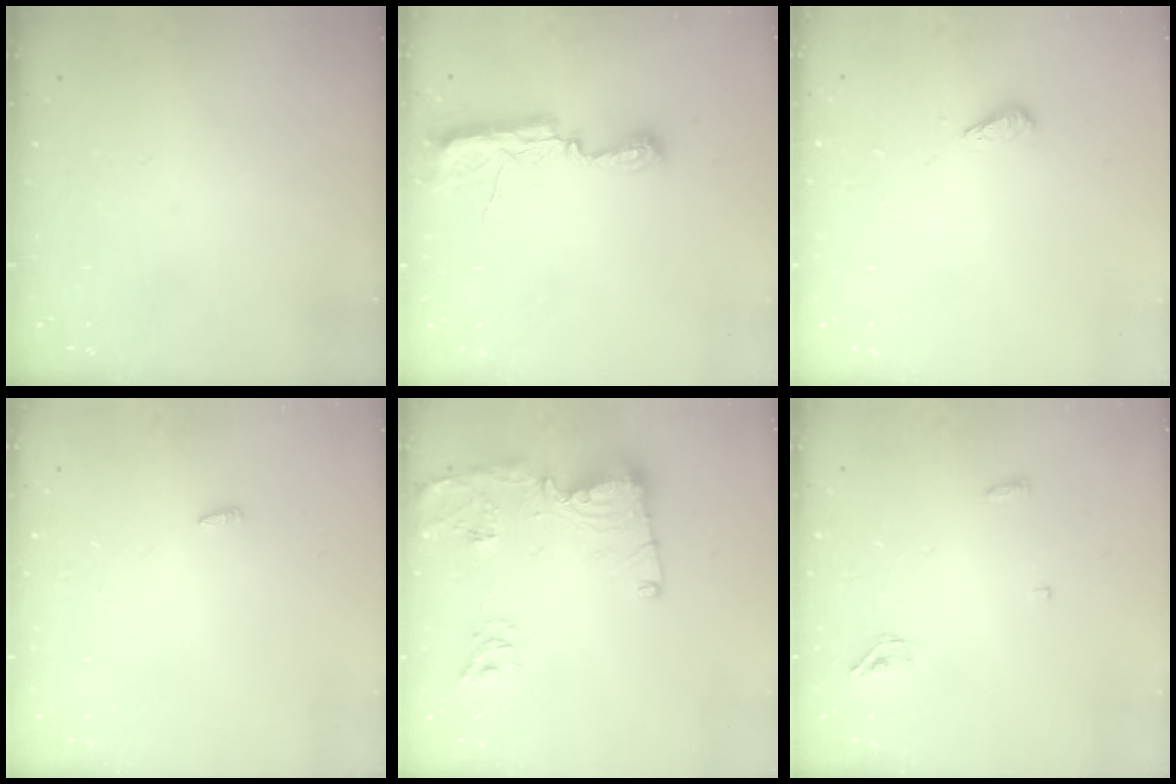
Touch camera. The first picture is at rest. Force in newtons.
{"total": 9.8, "press": 8.9, "slide": 4.2}
{"total": 2.7, "press": 2.7, "slide": 0.6}
{"total": 1.8, "press": 1.7, "slide": 0.6}
{"total": 14.6, "press": 14.6, "slide": 1.0}
{"total": 3.6, "press": 3.5, "slide": 0.9}